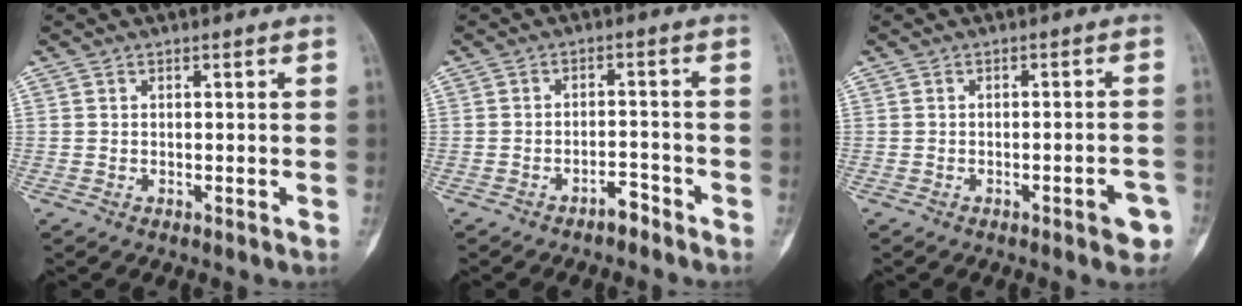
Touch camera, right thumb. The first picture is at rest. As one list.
[{"total": 2.9, "force": [-2.4, 1.1, 1.2], "torque": [-0.016, 0.023, -0.037]}, {"total": 4.1, "force": [-2.2, 1.2, 3.3], "torque": [-0.033, 0.016, -0.024]}]